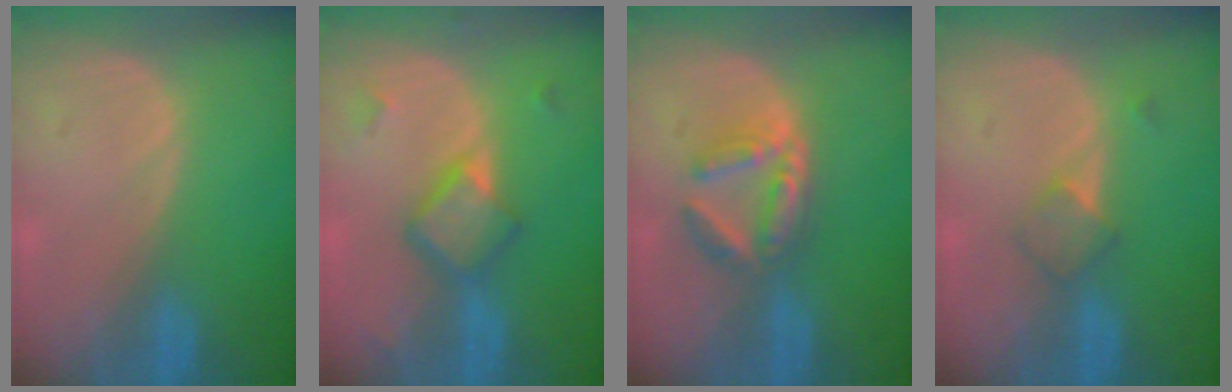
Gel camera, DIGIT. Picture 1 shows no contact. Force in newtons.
{"total": 5.8, "press": 5.0, "slide": 3.0}
{"total": 5.4, "press": 5.3, "slide": 1.0}
{"total": 3.0, "press": 2.7, "slide": 1.2}